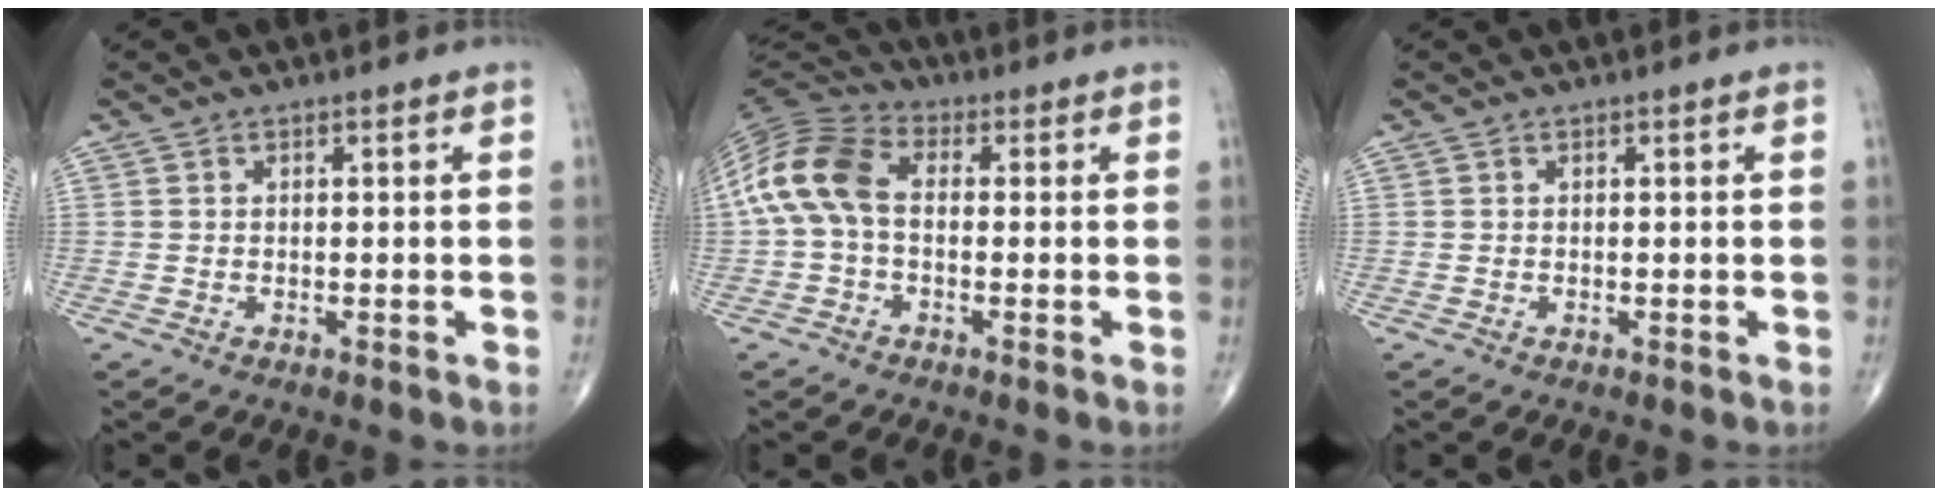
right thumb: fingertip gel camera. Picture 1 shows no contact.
{"total": 11.7, "force": [0.2, 7.5, 9.0], "torque": [-0.187, 0.030, -0.010]}
{"total": 0.0}